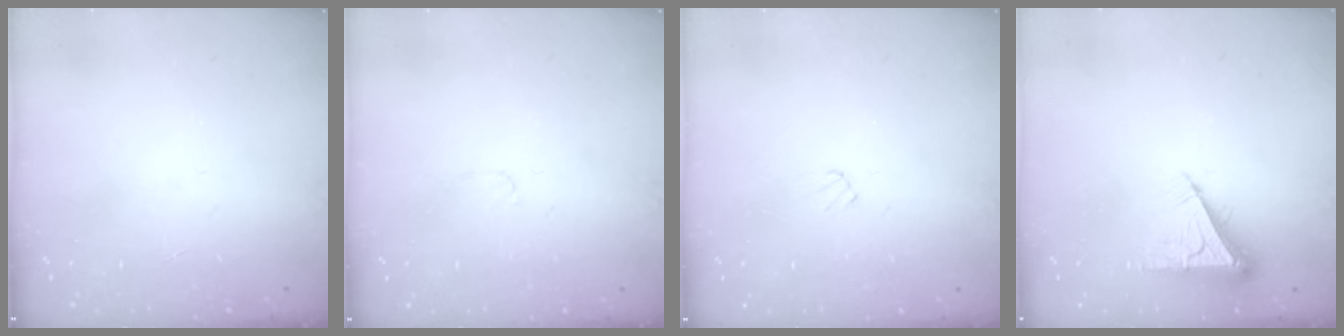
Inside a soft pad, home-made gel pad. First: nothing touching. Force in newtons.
{"total": 2.9, "press": 2.9, "slide": 0.4}
{"total": 4.0, "press": 4.0, "slide": 0.6}
{"total": 5.8, "press": 5.8, "slide": 0.8}